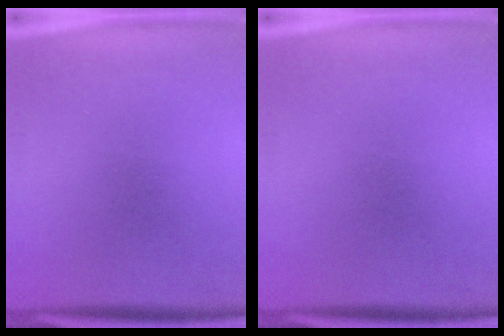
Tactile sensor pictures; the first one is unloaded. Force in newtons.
{"total": 0.0}